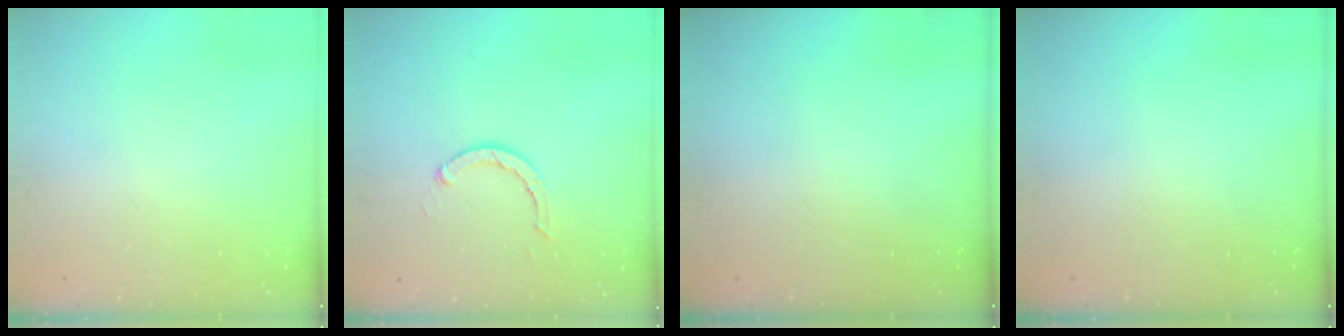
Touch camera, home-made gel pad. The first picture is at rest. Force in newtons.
{"total": 2.9, "press": 2.9, "slide": 0.5}
{"total": 0.0}
{"total": 0.0}